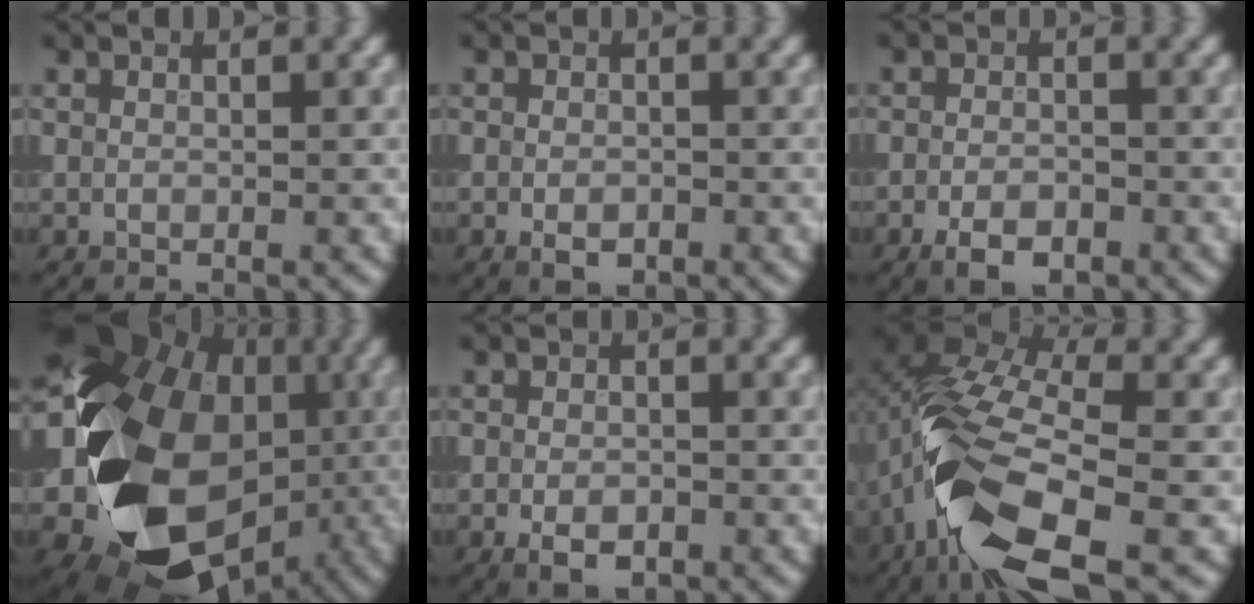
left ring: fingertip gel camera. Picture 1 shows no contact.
{"total": 1.8, "force": [-0.8, 1.1, 1.2], "torque": [-0.020, -0.002, -0.015]}
{"total": 3.0, "force": [-1.6, 1.5, 2.1], "torque": [-0.035, -0.002, -0.032]}
{"total": 18.8, "force": [-3.7, 14.4, 11.6], "torque": [-0.227, -0.028, -0.059]}
{"total": 2.5, "force": [-1.1, 1.3, 1.8], "torque": [-0.031, -0.004, -0.019]}
{"total": 11.7, "force": [-4.5, 5.2, 9.5], "torque": [-0.191, -0.007, -0.089]}